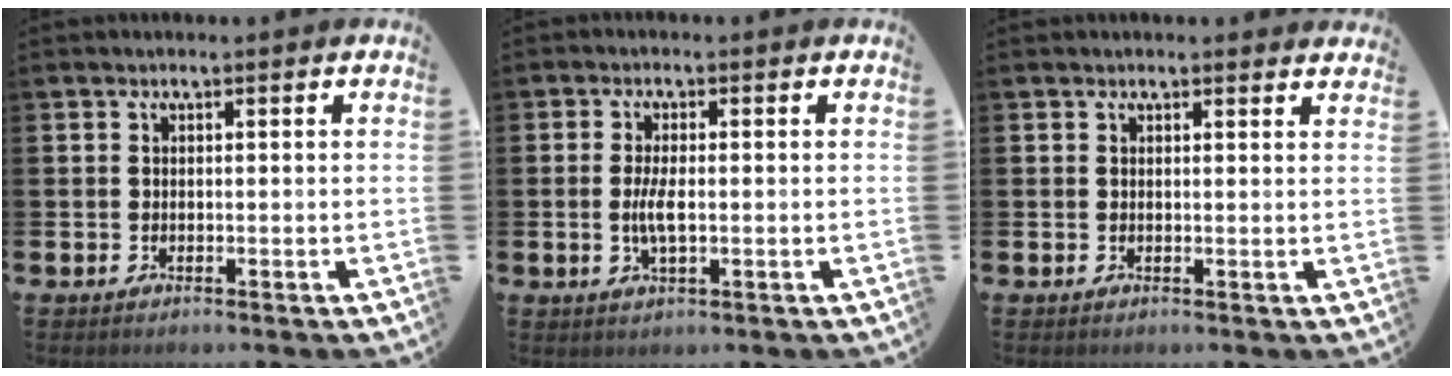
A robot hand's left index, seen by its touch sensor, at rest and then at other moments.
{"total": 3.5, "force": [-0.2, 1.2, 3.3], "torque": [-0.058, -0.005, -0.008]}
{"total": 0.9, "force": [0.9, 0.1, 0.0], "torque": [0.014, -0.005, 0.014]}